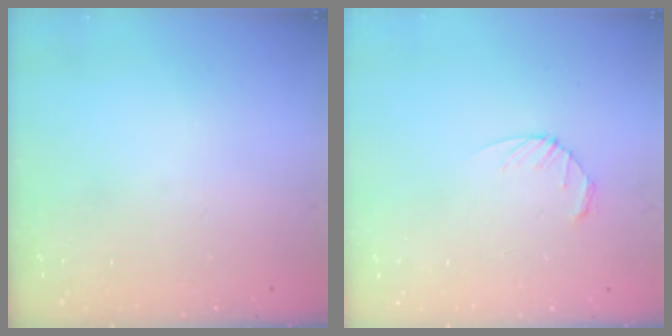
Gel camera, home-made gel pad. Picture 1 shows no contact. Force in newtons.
{"total": 3.4, "press": 3.4, "slide": 0.5}